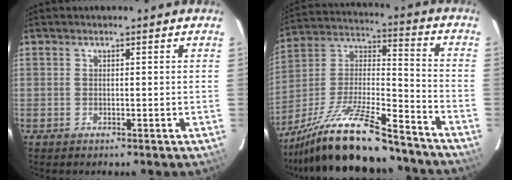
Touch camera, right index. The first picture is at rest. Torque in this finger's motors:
{"motor_torque": [1.13, -1.01, 0.81, 0.20]}